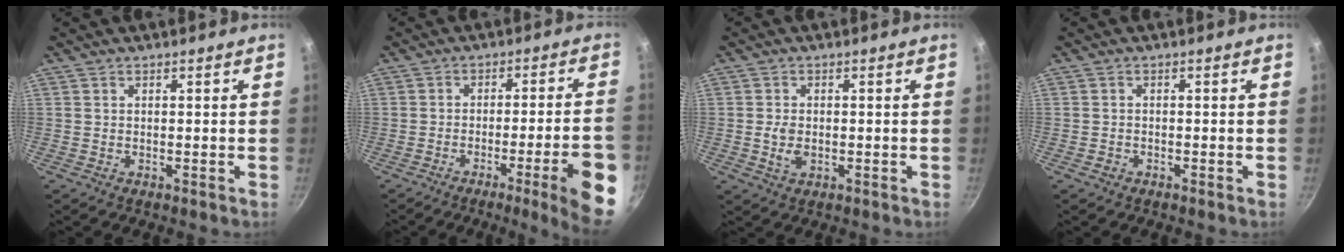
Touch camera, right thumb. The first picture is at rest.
{"total": 13.1, "force": [-5.7, 1.1, 11.8], "torque": [-0.153, 0.029, -0.069]}
{"total": 3.5, "force": [-0.4, 2.4, 2.5], "torque": [-0.042, -0.001, -0.005]}
{"total": 0.8, "force": [-0.6, 0.4, 0.3], "torque": [-0.014, 0.006, -0.010]}